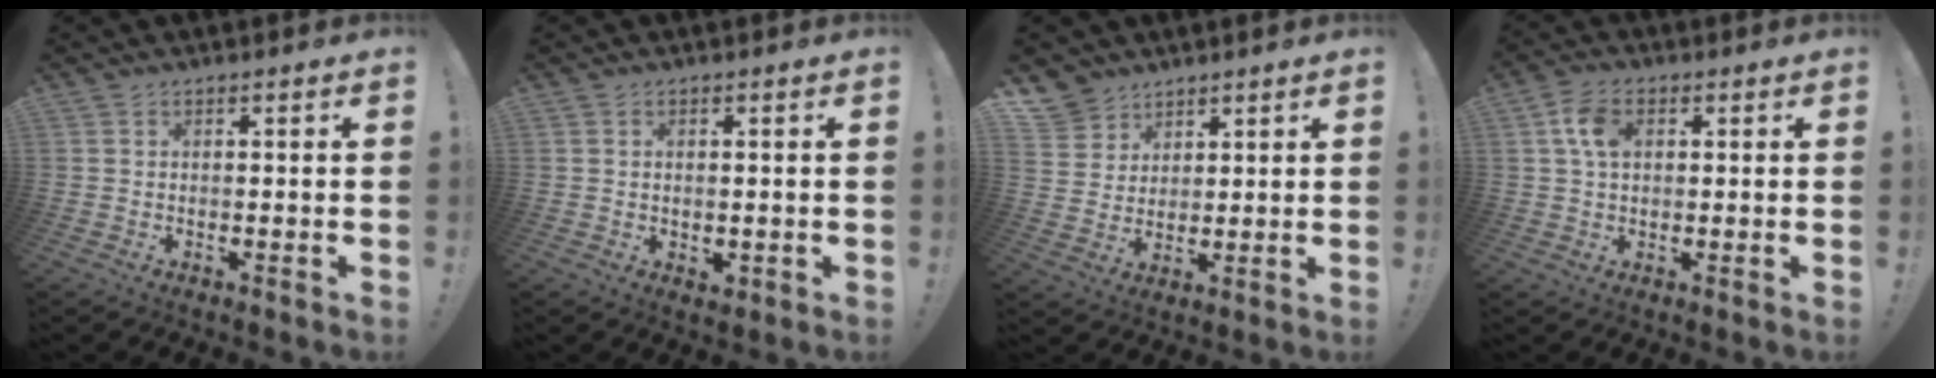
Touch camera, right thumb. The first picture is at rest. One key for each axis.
{"total": 1.6, "fx": 0.2, "fy": 1.1, "fz": 1.2, "tx": -0.021, "ty": 0.003, "tz": 0.005}
{"total": 7.4, "fx": 5.5, "fy": 4.9, "fz": 0.7, "tx": -0.013, "ty": -0.044, "tz": 0.108}
{"total": 7.0, "fx": 1.6, "fy": 4.8, "fz": 4.8, "tx": -0.085, "ty": 0.005, "tz": 0.031}